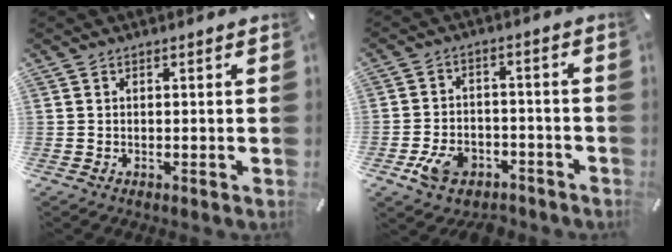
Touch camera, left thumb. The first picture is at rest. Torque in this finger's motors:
{"motor_torque": [0.28, 0.64, 0.08, 0.08, 0.09]}